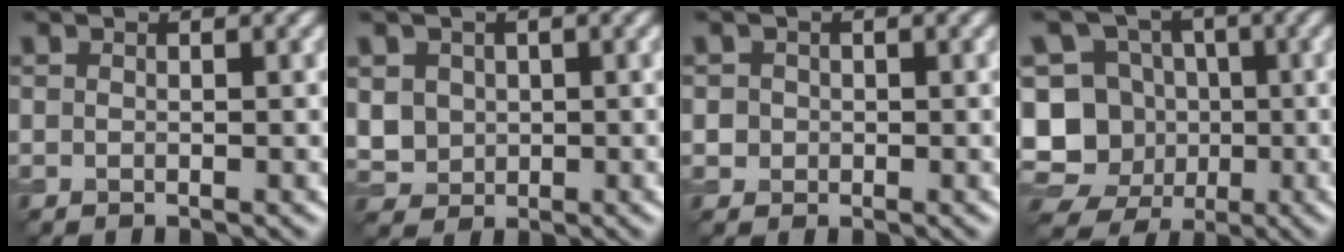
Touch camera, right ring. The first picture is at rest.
{"total": 3.7, "force": [0.8, 3.3, 1.4], "torque": [-0.042, 0.003, 0.020]}
{"total": 1.4, "force": [0.1, 1.3, 0.3], "torque": [0.006, 0.000, 0.002]}
{"total": 11.7, "force": [-2.8, 10.8, 3.5], "torque": [-0.078, 0.011, -0.066]}